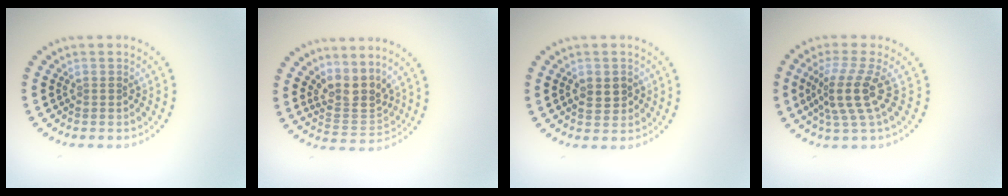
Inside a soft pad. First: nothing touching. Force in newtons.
{"total": 3.4, "press": 2.5, "slide": 2.3}
{"total": 2.2, "press": 2.2, "slide": 0.1}
{"total": 4.0, "press": 2.8, "slide": 2.8}